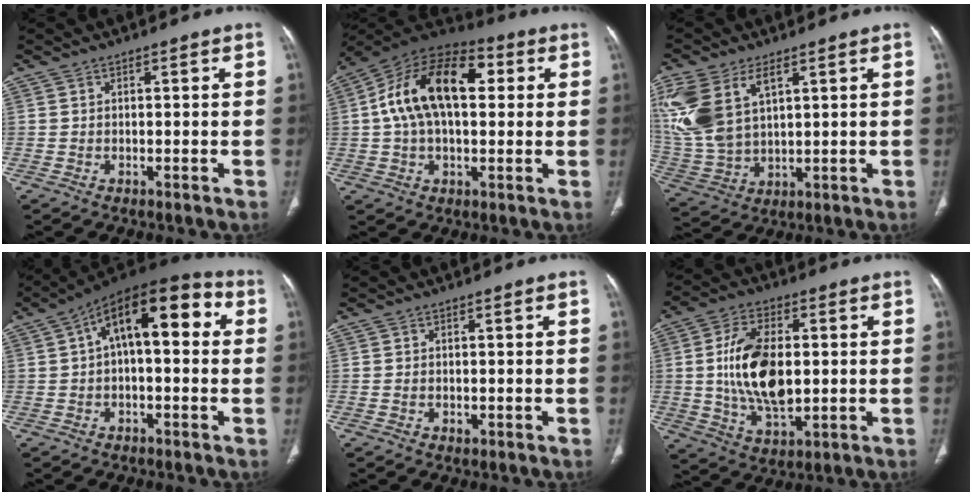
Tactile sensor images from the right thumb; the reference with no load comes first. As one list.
[{"total": 19.2, "force": [3.4, 11.0, 15.4], "torque": [-0.254, 0.032, 0.048]}, {"total": 16.6, "force": [6.8, 9.4, 11.9], "torque": [-0.277, -0.014, 0.146]}, {"total": 16.1, "force": [3.2, 7.3, 13.9], "torque": [-0.182, 0.046, 0.040]}, {"total": 1.0, "force": [-0.3, 0.8, 0.6], "torque": [-0.012, 0.003, -0.002]}, {"total": 15.4, "force": [0.6, 8.4, 12.9], "torque": [-0.231, -0.004, 0.016]}]